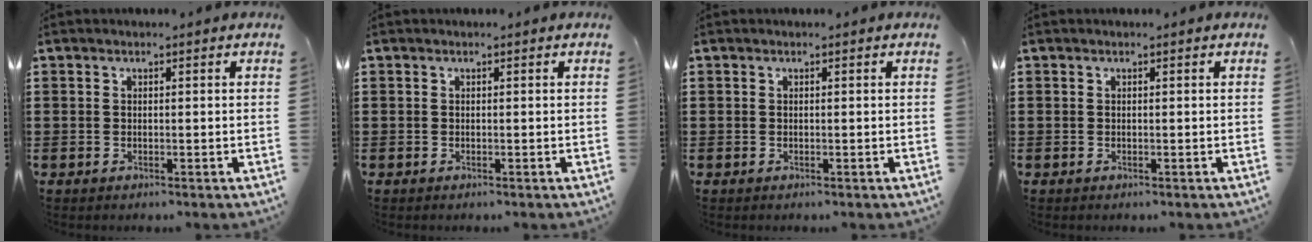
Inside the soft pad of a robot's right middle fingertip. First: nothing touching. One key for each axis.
{"total": 0.0}
{"total": 0.0}
{"total": 0.0}